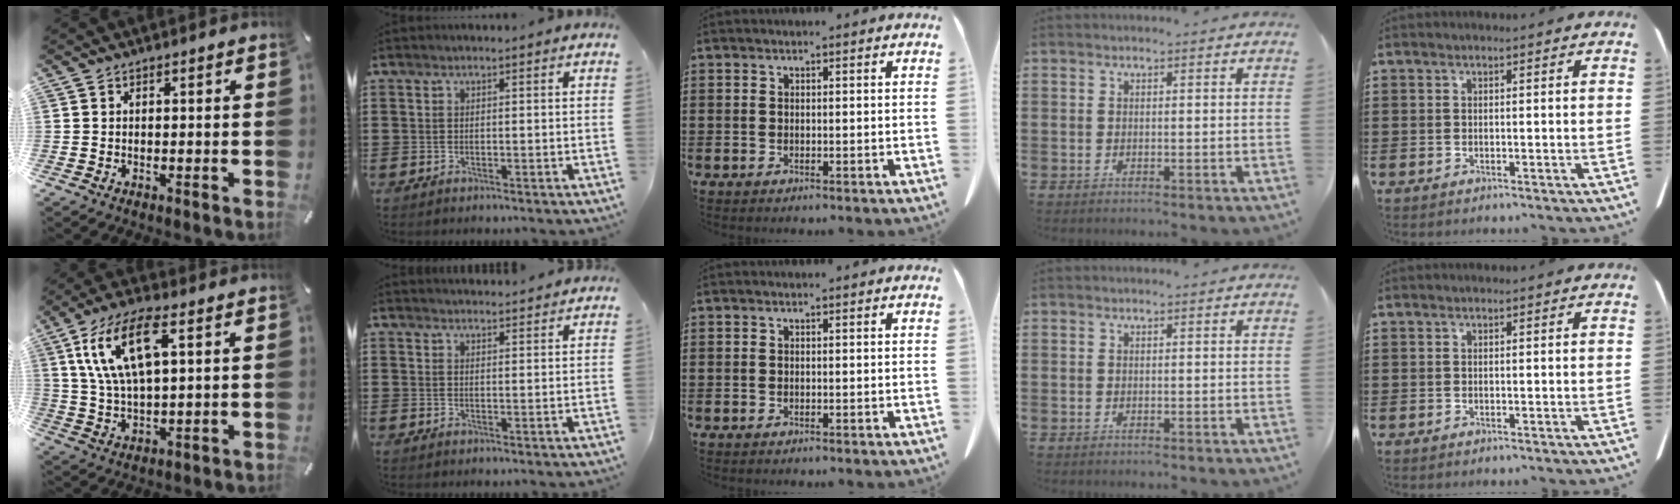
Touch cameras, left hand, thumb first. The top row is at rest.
{"thumb": {"total": 14.0, "force": [5.7, 5.9, 11.3], "torque": [-0.251, 0.008, 0.099]}, "index": {"total": 2.1, "force": [2.1, -0.1, -0.1], "torque": [-0.004, -0.005, 0.040]}}